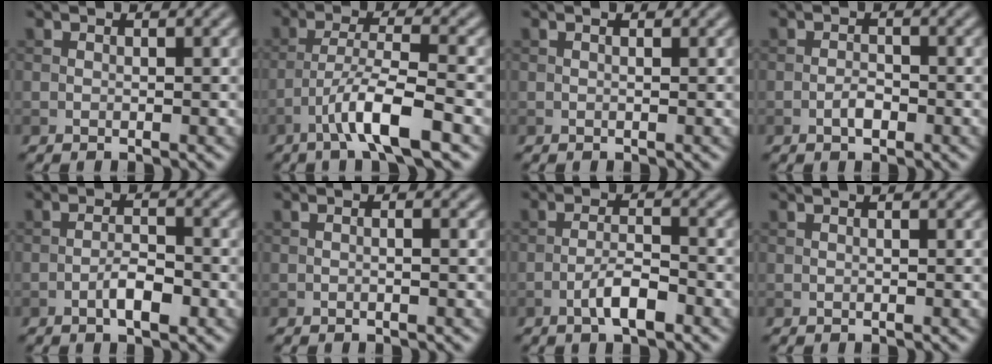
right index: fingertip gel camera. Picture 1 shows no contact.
{"total": 6.0, "force": [-3.2, 0.9, 5.0], "torque": [-0.087, 0.008, -0.061]}
{"total": 0.6, "force": [0.2, 0.1, 0.5], "torque": [-0.012, 0.001, 0.001]}
{"total": 1.5, "force": [-0.7, 0.7, 1.1], "torque": [-0.020, 0.002, -0.016]}
{"total": 2.8, "force": [-1.2, 0.9, 2.3], "torque": [-0.042, 0.004, -0.026]}
{"total": 1.0, "force": [0.0, 0.2, 0.9], "torque": [-0.012, -0.006, -0.004]}
{"total": 3.2, "force": [-1.7, 0.8, 2.6], "torque": [-0.050, 0.008, -0.035]}
{"total": 0.8, "force": [0.3, 0.2, 0.7], "torque": [-0.009, 0.000, 0.000]}